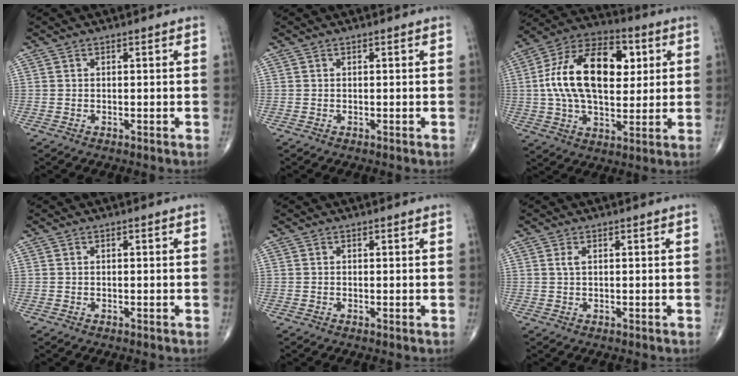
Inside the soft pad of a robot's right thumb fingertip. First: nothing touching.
{"total": 0.0}
{"total": 21.2, "force": [3.7, 12.1, 17.0], "torque": [-0.279, 0.013, 0.058]}
{"total": 0.0}
{"total": 0.0}
{"total": 1.0, "force": [0.4, 0.2, 0.9], "torque": [-0.026, 0.005, 0.009]}